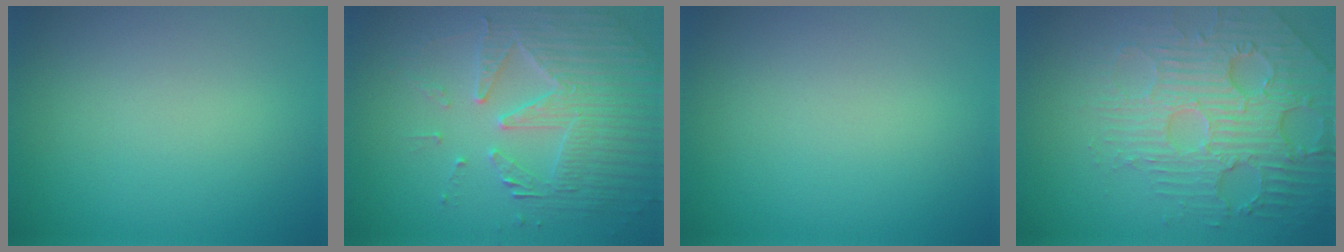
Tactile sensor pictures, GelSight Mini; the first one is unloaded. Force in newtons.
{"total": 4.9, "press": 4.4, "slide": 2.3}
{"total": 0.0}
{"total": 5.6, "press": 4.7, "slide": 3.0}